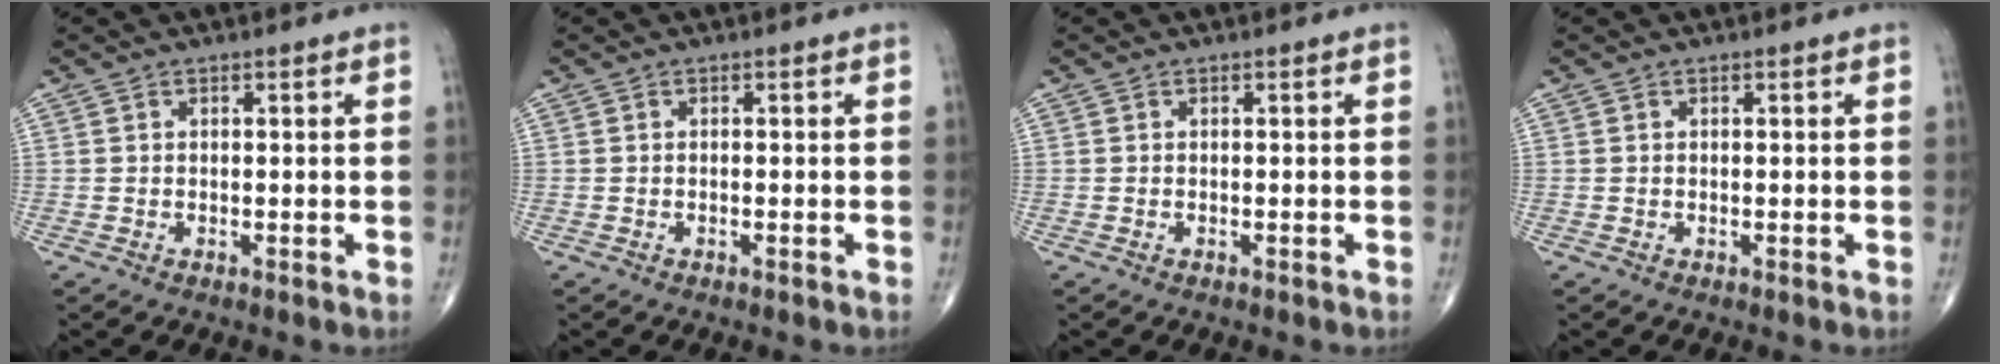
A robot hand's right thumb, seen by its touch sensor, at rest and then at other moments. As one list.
[{"total": 0.0}, {"total": 0.0}, {"total": 0.0}]